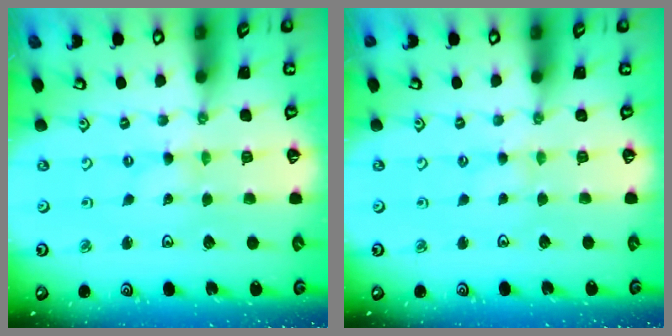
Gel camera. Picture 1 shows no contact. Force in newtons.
{"total": 1.2, "press": 1.2, "slide": 0.3}